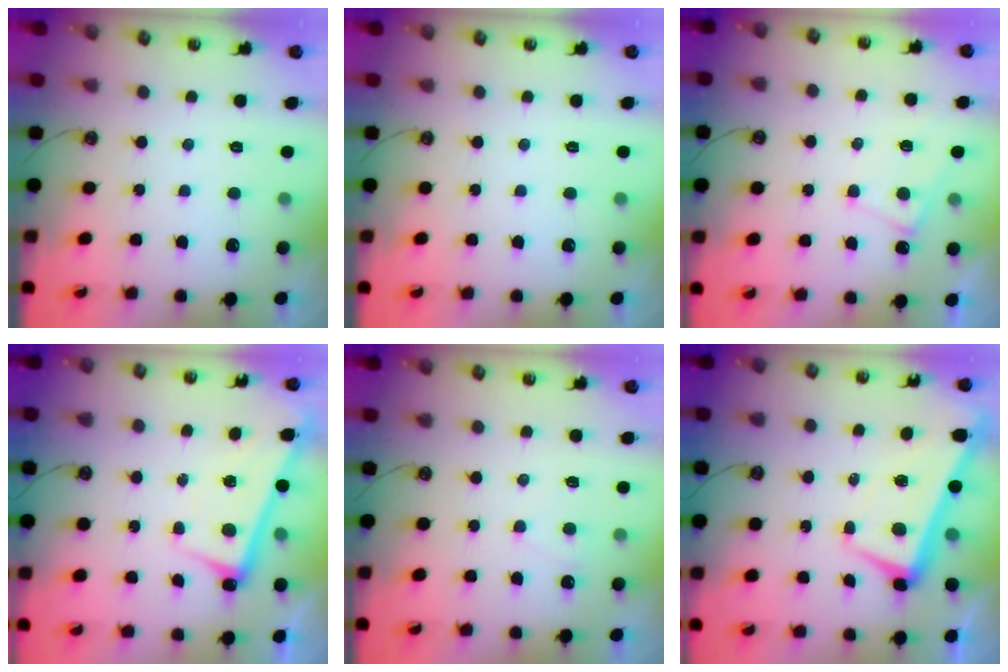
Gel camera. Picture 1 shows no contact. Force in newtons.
{"total": 0.0}
{"total": 5.0, "press": 5.0, "slide": 0.3}
{"total": 2.8, "press": 2.7, "slide": 0.5}
{"total": 1.9, "press": 1.9, "slide": 0.3}
{"total": 2.5, "press": 2.4, "slide": 0.4}